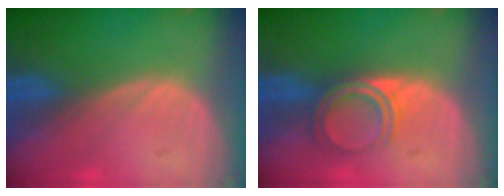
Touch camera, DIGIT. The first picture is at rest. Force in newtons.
{"total": 4.7, "press": 4.2, "slide": 2.2}